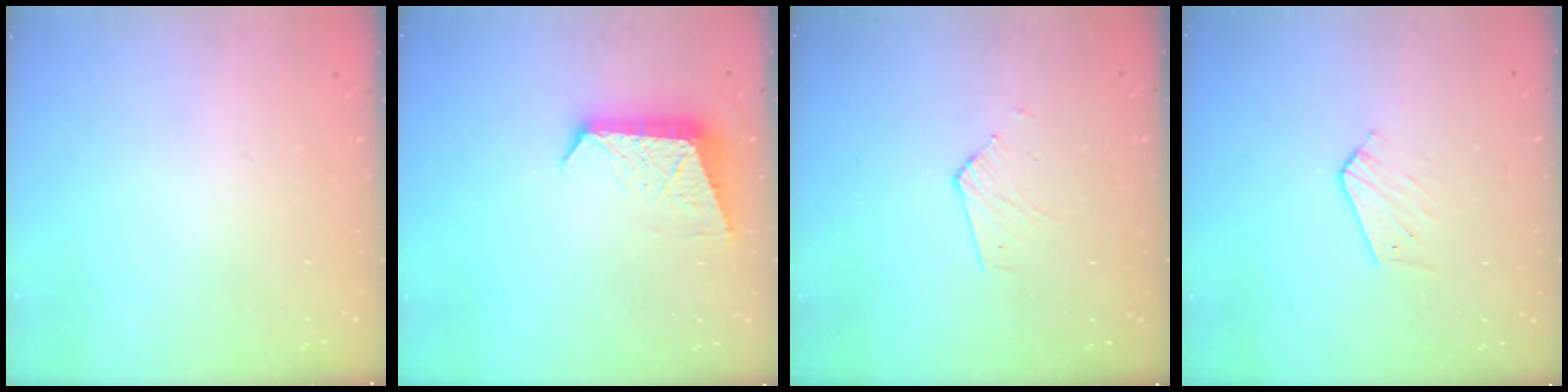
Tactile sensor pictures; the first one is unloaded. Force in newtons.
{"total": 8.8, "press": 8.8, "slide": 0.7}
{"total": 2.9, "press": 2.9, "slide": 0.2}
{"total": 4.2, "press": 4.2, "slide": 0.4}